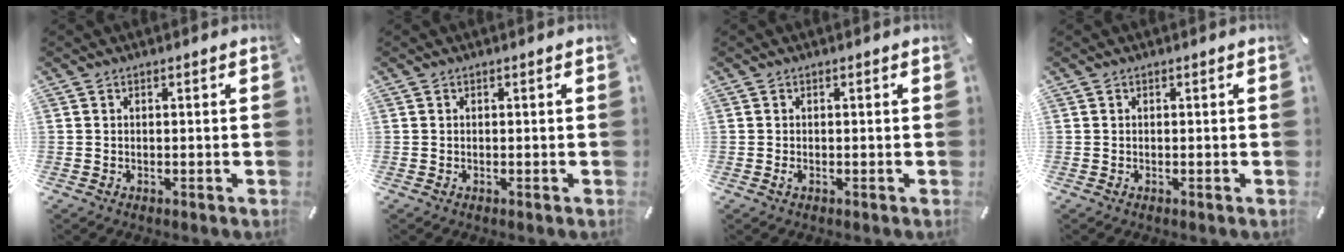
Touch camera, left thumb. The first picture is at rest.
{"total": 0.0}
{"total": 1.0, "force": [-0.3, 0.3, 0.9], "torque": [-0.017, -0.001, -0.004]}
{"total": 0.0}